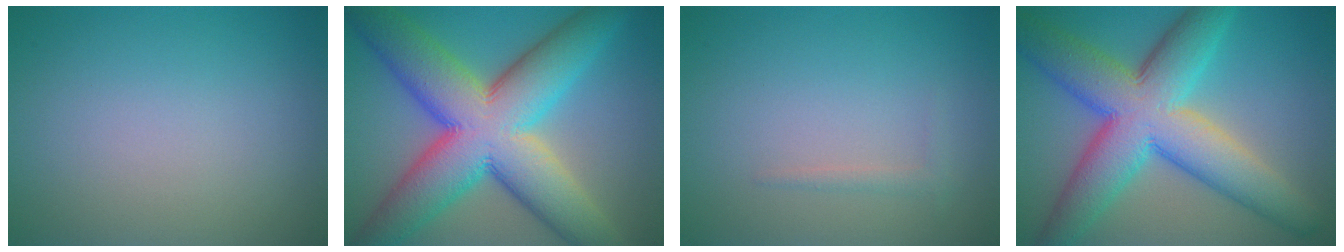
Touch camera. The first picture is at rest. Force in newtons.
{"total": 14.6, "press": 14.6, "slide": 0.3}
{"total": 0.8, "press": 0.8, "slide": 0.0}
{"total": 11.5, "press": 11.5, "slide": 0.5}